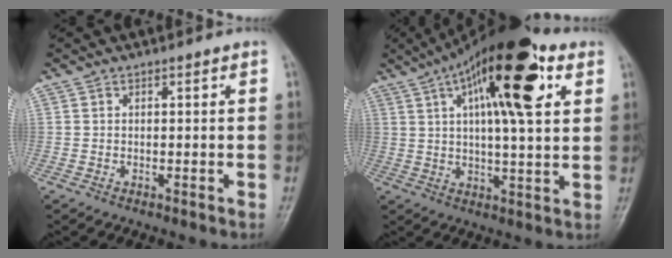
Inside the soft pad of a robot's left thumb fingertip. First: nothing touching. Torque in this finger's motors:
{"motor_torque": [2.43, 1.70, 2.34, -0.43, 0.51]}